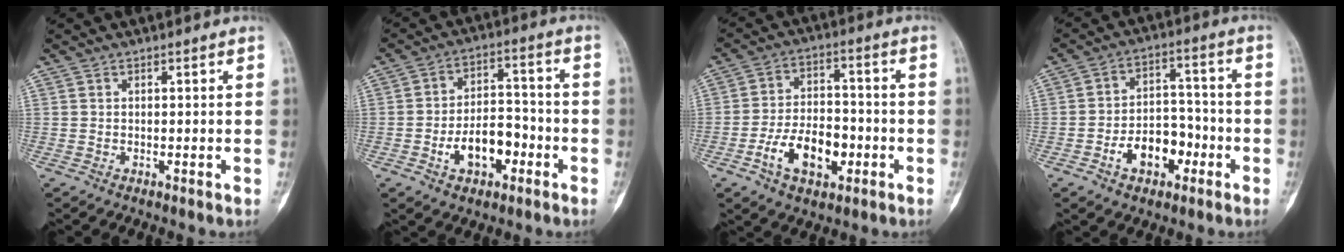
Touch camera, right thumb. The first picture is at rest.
{"total": 10.2, "force": [-3.8, 6.1, 7.2], "torque": [-0.097, 0.039, -0.062]}
{"total": 11.9, "force": [-4.3, 6.9, 8.6], "torque": [-0.129, 0.028, -0.073]}
{"total": 10.1, "force": [-4.2, 6.6, 6.4], "torque": [-0.071, 0.045, -0.069]}